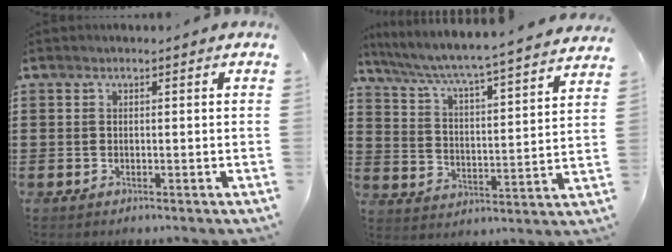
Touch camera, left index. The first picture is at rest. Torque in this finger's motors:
{"motor_torque": [1.07, -1.07, 0.32, 0.01]}